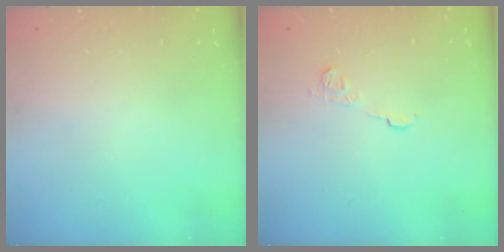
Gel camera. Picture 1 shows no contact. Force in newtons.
{"total": 6.5, "press": 6.5, "slide": 0.5}